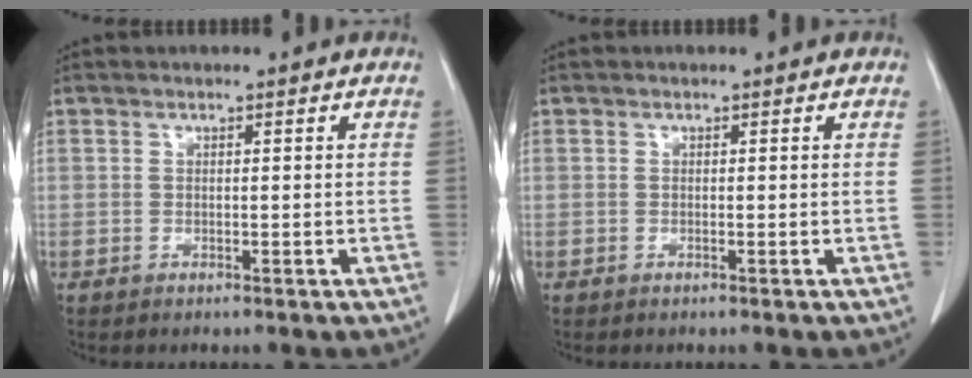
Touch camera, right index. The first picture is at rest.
{"total": 0.0}